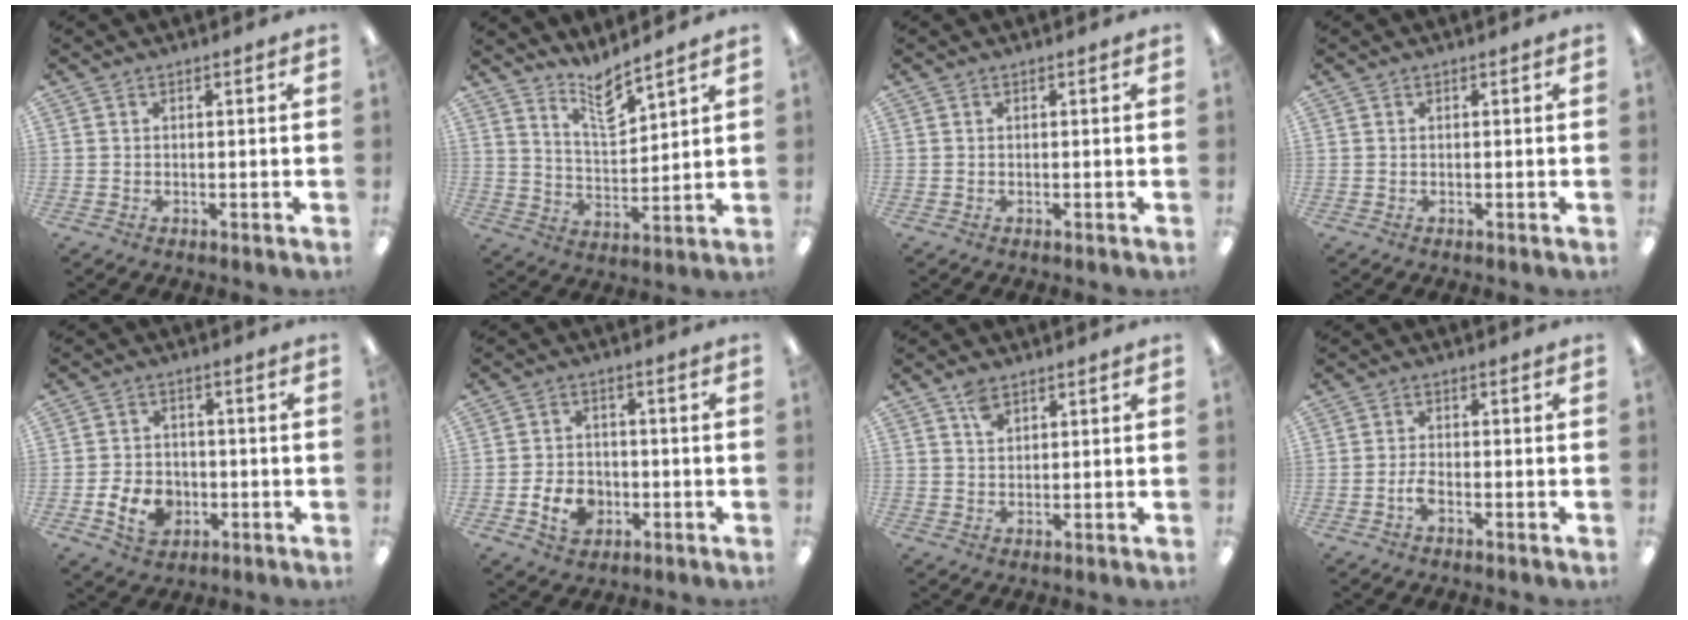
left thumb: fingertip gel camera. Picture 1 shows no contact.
{"total": 8.5, "force": [7.4, 1.8, 3.7], "torque": [-0.064, -0.052, 0.130]}
{"total": 0.0}
{"total": 0.0}
{"total": 7.5, "force": [-2.4, 5.7, 4.3], "torque": [-0.085, 0.010, -0.042]}
{"total": 6.8, "force": [-2.4, 5.1, 3.9], "torque": [-0.072, 0.009, -0.042]}
{"total": 3.2, "force": [2.2, 1.6, 1.6], "torque": [-0.022, -0.007, 0.037]}
{"total": 2.6, "force": [-1.1, 0.9, 2.1], "torque": [-0.037, 0.006, -0.020]}